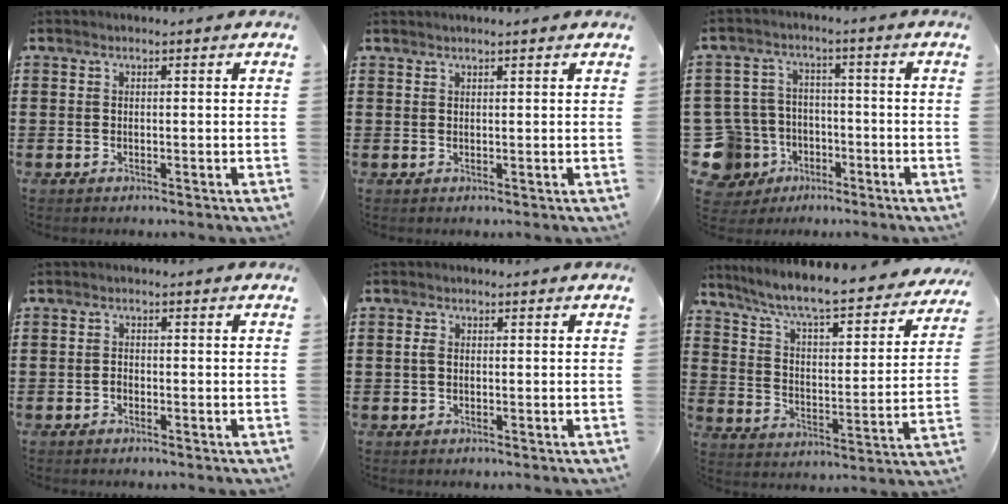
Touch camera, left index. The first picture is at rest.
{"total": 1.0, "force": [0.8, -0.1, 0.5], "torque": [-0.010, -0.001, 0.016]}
{"total": 9.1, "force": [-4.1, 7.6, 2.7], "torque": [-0.108, 0.020, -0.080]}
{"total": 0.9, "force": [-0.5, 0.5, 0.6], "torque": [-0.015, -0.001, -0.009]}
{"total": 1.5, "force": [0.0, 0.9, 1.3], "torque": [-0.034, 0.001, -0.003]}
{"total": 7.6, "force": [6.7, 0.1, 3.7], "torque": [-0.098, -0.049, 0.109]}